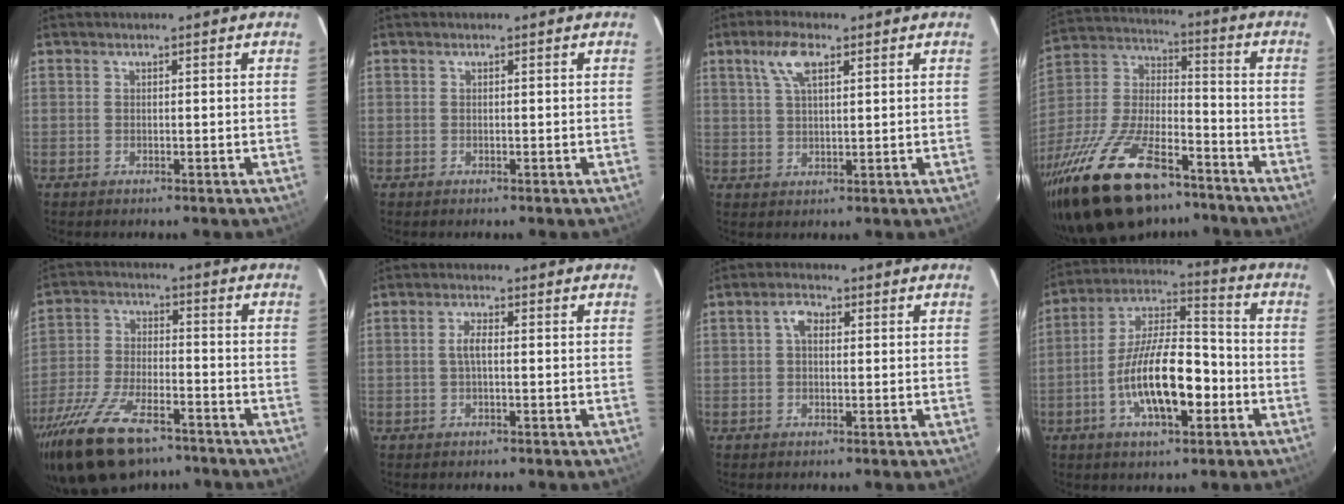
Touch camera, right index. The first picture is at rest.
{"total": 0.0}
{"total": 5.7, "force": [2.8, 2.0, 4.5], "torque": [-0.088, 0.011, 0.055]}
{"total": 28.7, "force": [-19.6, 11.5, 17.5], "torque": [-0.355, -0.021, -0.322]}
{"total": 17.8, "force": [-12.8, 7.1, 10.1], "torque": [-0.221, -0.033, -0.229]}
{"total": 2.3, "force": [-0.1, 0.7, 2.2], "torque": [-0.045, 0.005, -0.002]}
{"total": 2.7, "force": [0.5, 1.8, 2.0], "torque": [-0.038, 0.011, 0.009]}
{"total": 16.0, "force": [-5.1, 5.9, 14.0], "torque": [-0.262, 0.007, -0.089]}